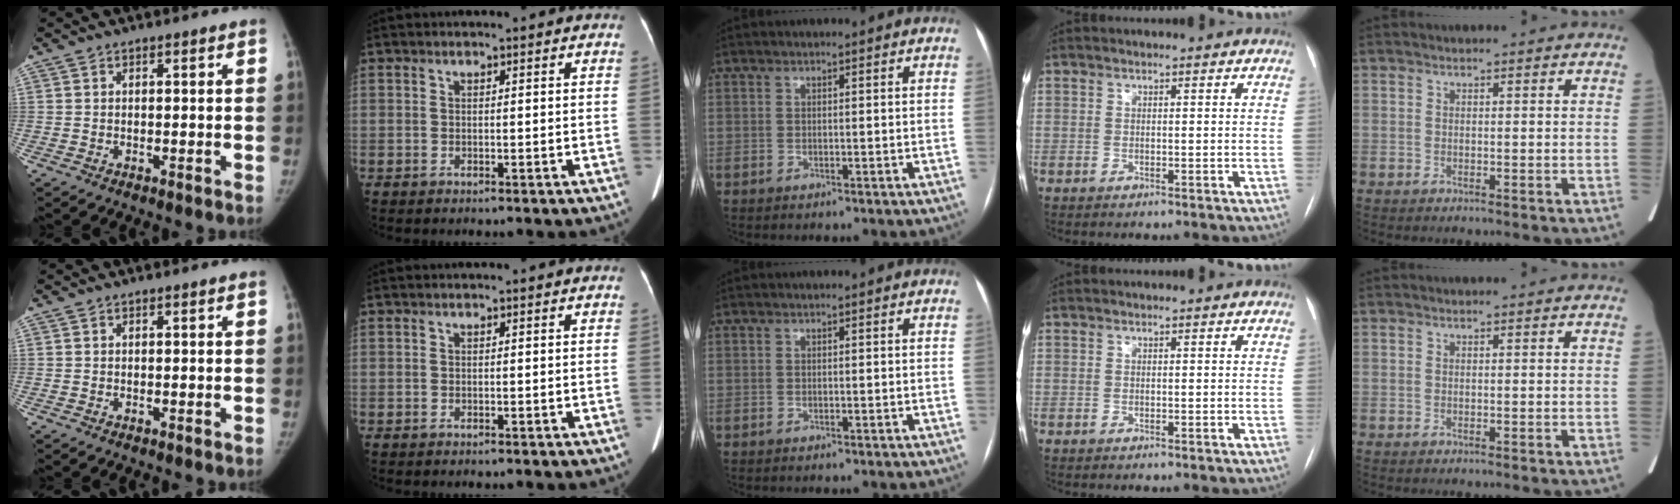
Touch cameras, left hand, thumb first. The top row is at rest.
{}